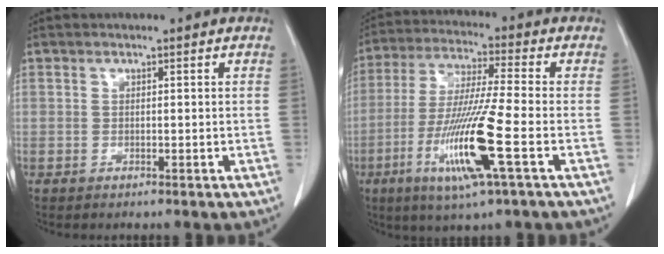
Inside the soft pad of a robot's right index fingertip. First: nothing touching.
{"total": 13.9, "force": [-4.8, -0.3, 13.0], "torque": [-0.266, -0.023, -0.093]}